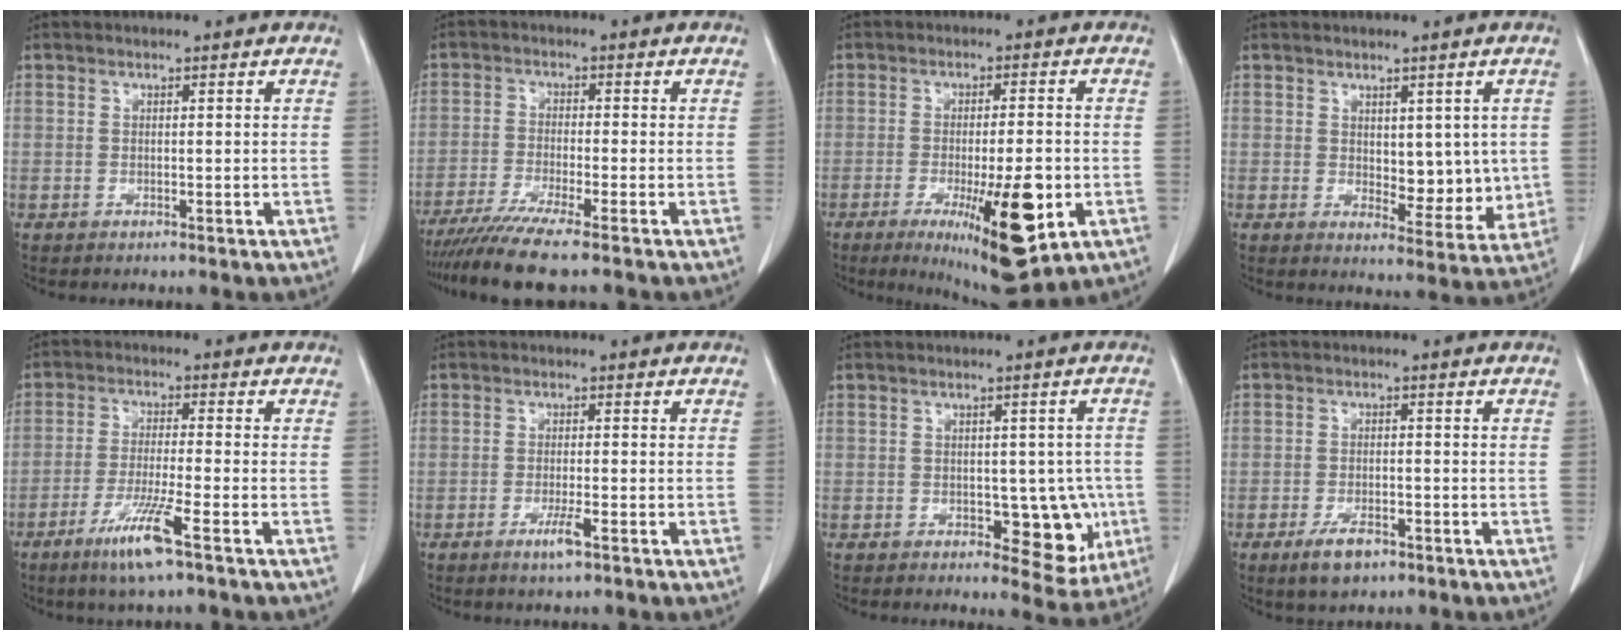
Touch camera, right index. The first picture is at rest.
{"total": 8.0, "force": [-6.4, -0.9, 4.6], "torque": [-0.072, -0.025, -0.110]}
{"total": 13.8, "force": [-4.9, 2.7, 12.6], "torque": [-0.184, -0.026, -0.061]}
{"total": 6.6, "force": [0.8, 3.6, 5.4], "torque": [-0.056, -0.010, 0.024]}
{"total": 7.7, "force": [-4.4, -0.4, 6.3], "torque": [-0.124, -0.019, -0.083]}
{"total": 2.9, "force": [-1.6, 0.0, 2.4], "torque": [-0.046, -0.006, -0.029]}
{"total": 7.4, "force": [-1.8, 4.0, 6.0], "torque": [-0.052, 0.006, -0.011]}
{"total": 4.5, "force": [-2.8, 2.1, 2.8], "torque": [-0.053, -0.001, -0.043]}